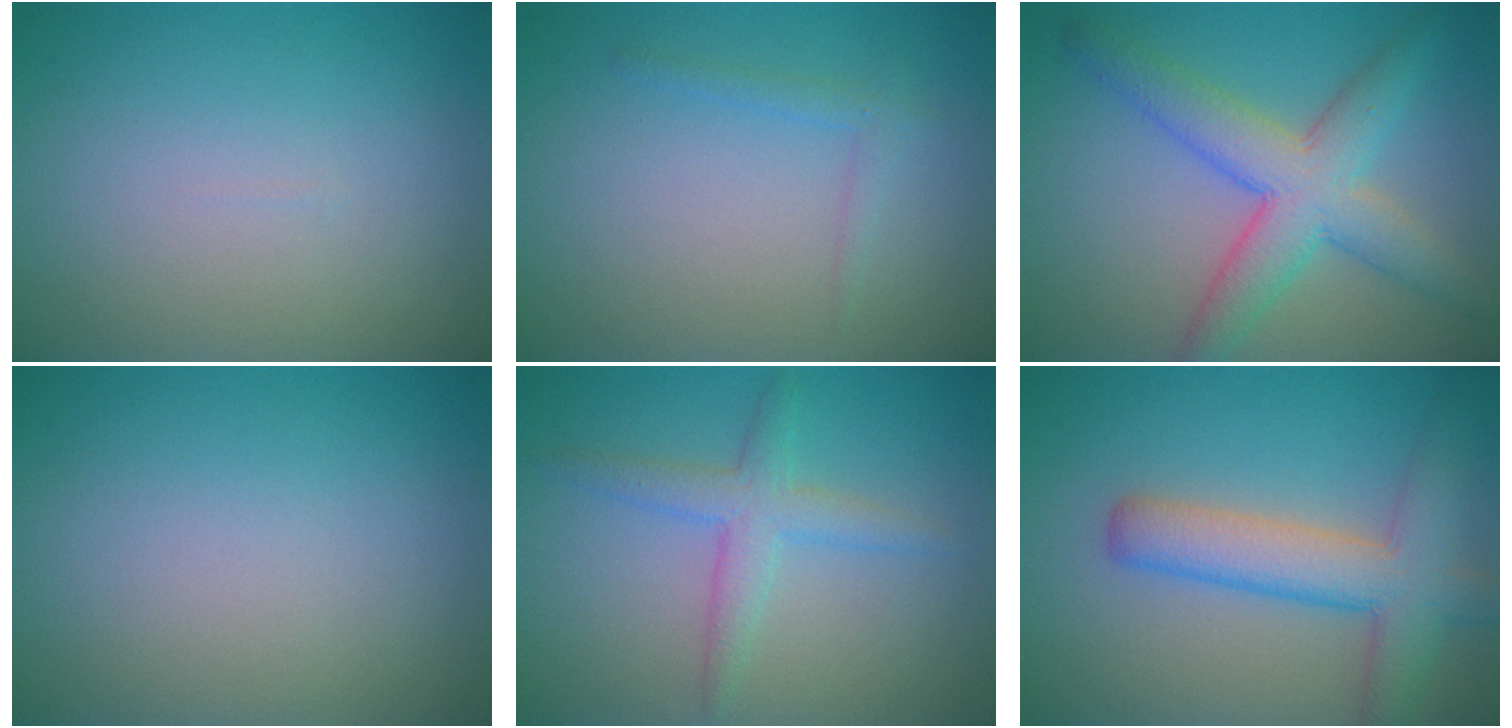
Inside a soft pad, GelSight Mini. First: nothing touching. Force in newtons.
{"total": 1.2, "press": 1.2, "slide": 0.1}
{"total": 6.4, "press": 6.4, "slide": 0.2}
{"total": 0.0}
{"total": 2.9, "press": 2.9, "slide": 0.2}
{"total": 5.9, "press": 5.9, "slide": 0.3}